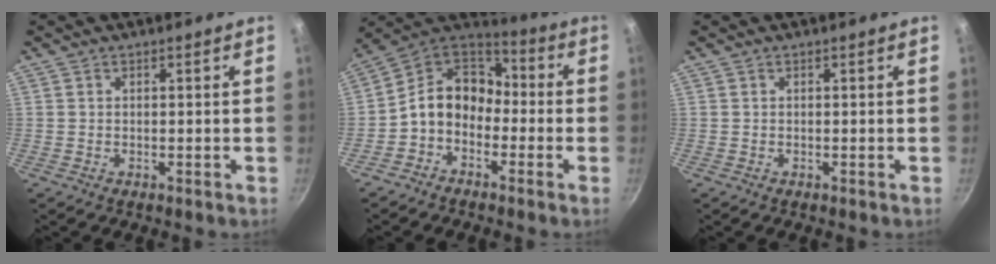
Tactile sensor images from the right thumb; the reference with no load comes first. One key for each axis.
{"total": 11.8, "fx": -3.0, "fy": 9.0, "fz": 6.9, "tx": -0.088, "ty": 0.057, "tz": -0.083}
{"total": 0.0}